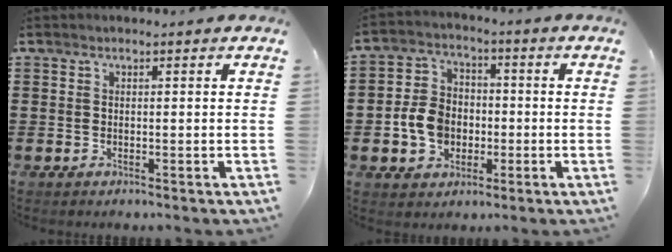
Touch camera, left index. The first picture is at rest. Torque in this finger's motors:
{"motor_torque": [0.81, -0.11, 0.32, 0.10]}